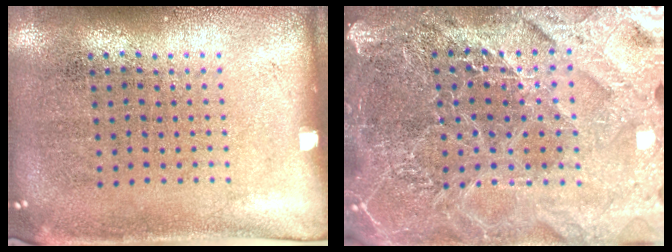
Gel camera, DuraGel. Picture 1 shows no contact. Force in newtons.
{"total": 5.4, "press": 4.9, "slide": 2.4}